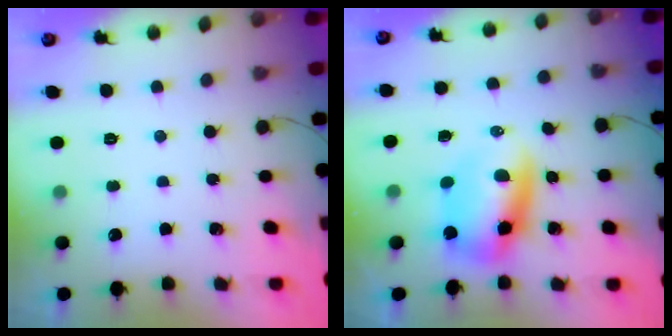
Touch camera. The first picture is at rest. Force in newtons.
{"total": 8.0, "press": 7.7, "slide": 2.1}